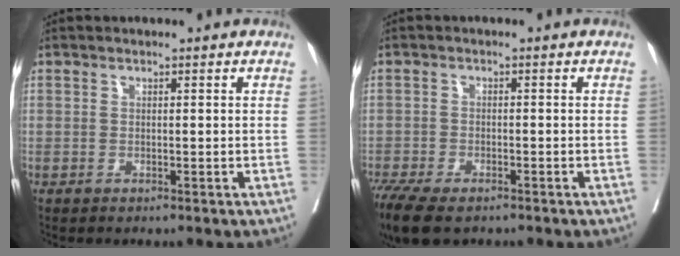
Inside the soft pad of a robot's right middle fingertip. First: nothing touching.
{"total": 9.4, "force": [-7.0, 3.4, 5.2], "torque": [-0.101, -0.017, -0.114]}